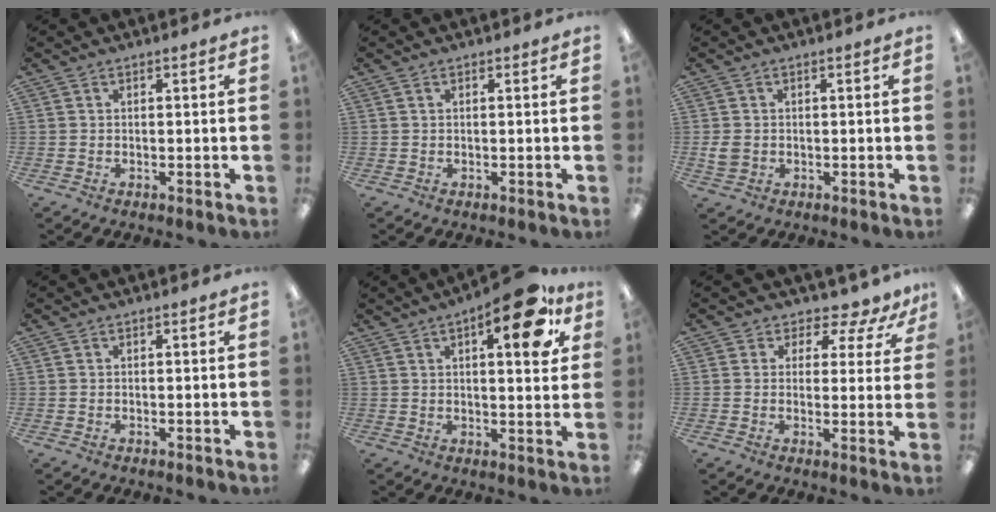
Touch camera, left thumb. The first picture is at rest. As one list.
[{"total": 0.7, "force": [0.3, 0.2, 0.6], "torque": [-0.014, 0.002, 0.006]}, {"total": 2.9, "force": [0.0, 2.3, 1.7], "torque": [-0.040, 0.004, -0.002]}, {"total": 0.0}, {"total": 14.9, "force": [7.7, 4.9, 11.8], "torque": [-0.147, -0.035, 0.113]}, {"total": 5.1, "force": [4.0, 2.6, 1.7], "torque": [-0.029, -0.035, 0.070]}]